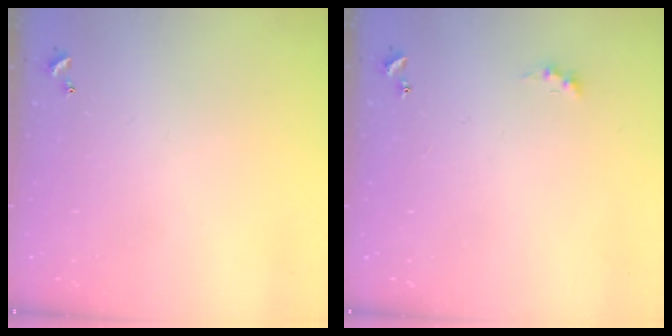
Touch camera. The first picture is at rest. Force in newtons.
{"total": 0.8, "press": 0.7, "slide": 0.4}